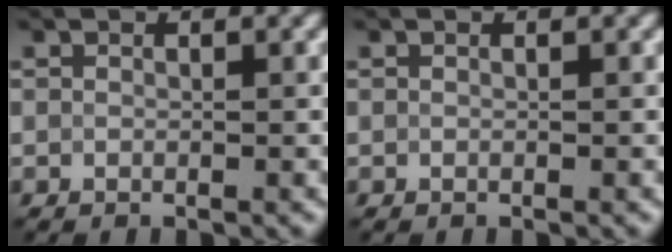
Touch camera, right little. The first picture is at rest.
{"total": 0.0}